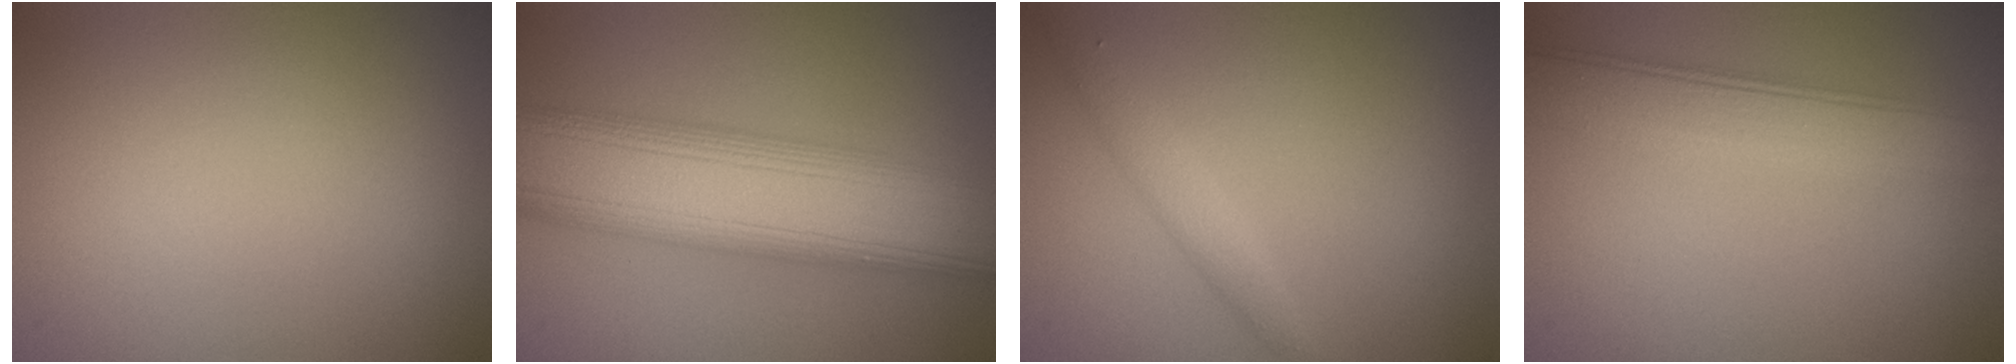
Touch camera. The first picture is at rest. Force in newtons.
{"total": 12.8, "press": 12.8, "slide": 0.2}
{"total": 1.6, "press": 1.6, "slide": 0.1}
{"total": 4.9, "press": 4.9, "slide": 0.4}